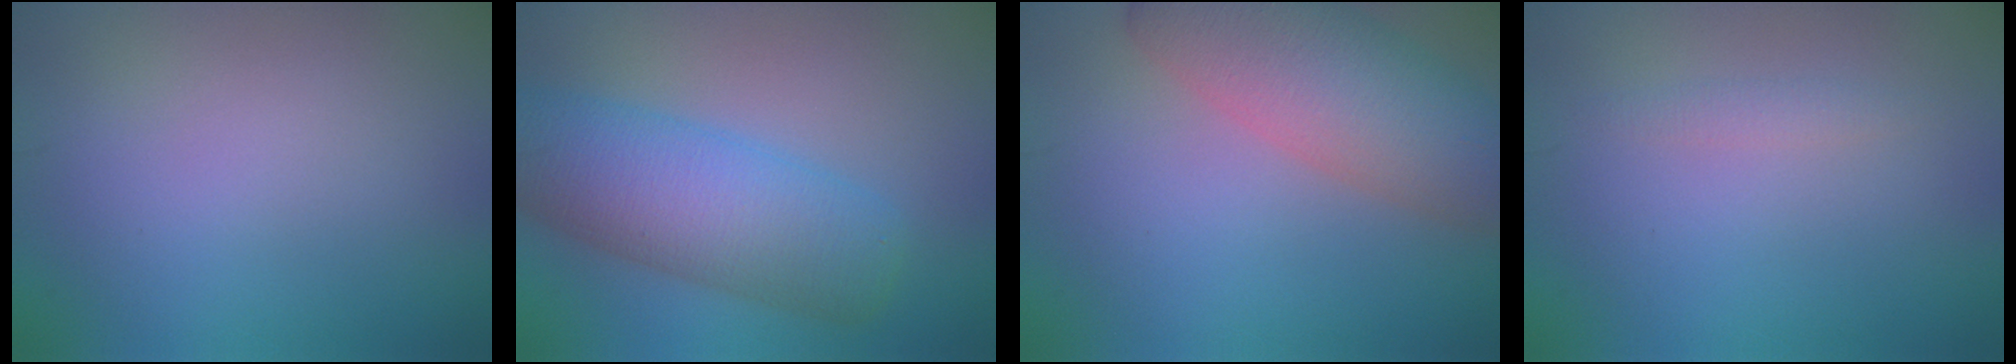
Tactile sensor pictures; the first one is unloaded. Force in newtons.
{"total": 7.8, "press": 7.8, "slide": 0.2}
{"total": 8.0, "press": 8.0, "slide": 0.8}
{"total": 0.8, "press": 0.8, "slide": 0.1}